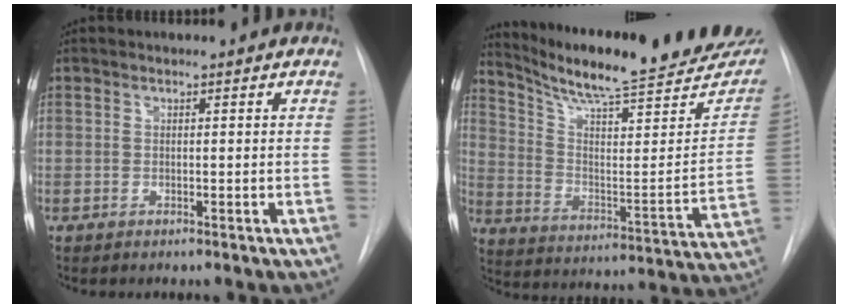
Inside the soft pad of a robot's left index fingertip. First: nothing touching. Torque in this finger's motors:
{"motor_torque": [0.09, -0.31, 0.15, 0.06]}